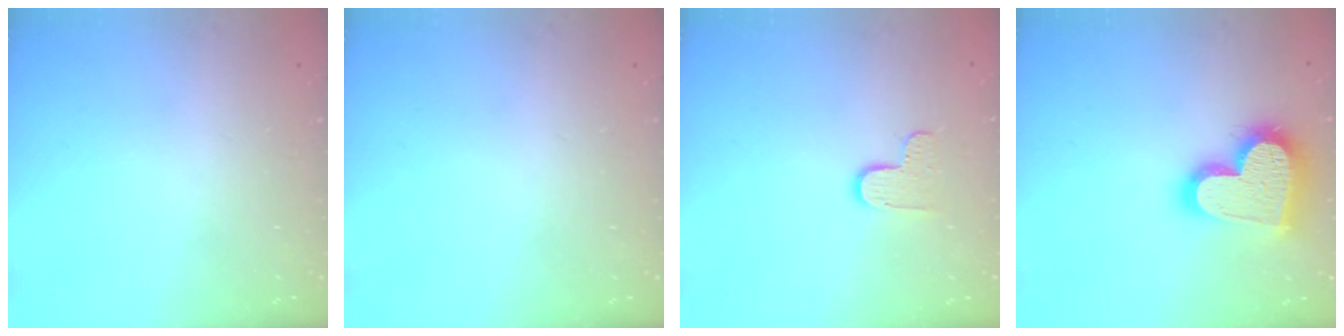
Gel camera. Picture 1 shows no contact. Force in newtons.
{"total": 0.0}
{"total": 7.0, "press": 7.0, "slide": 0.2}
{"total": 21.6, "press": 21.6, "slide": 1.8}